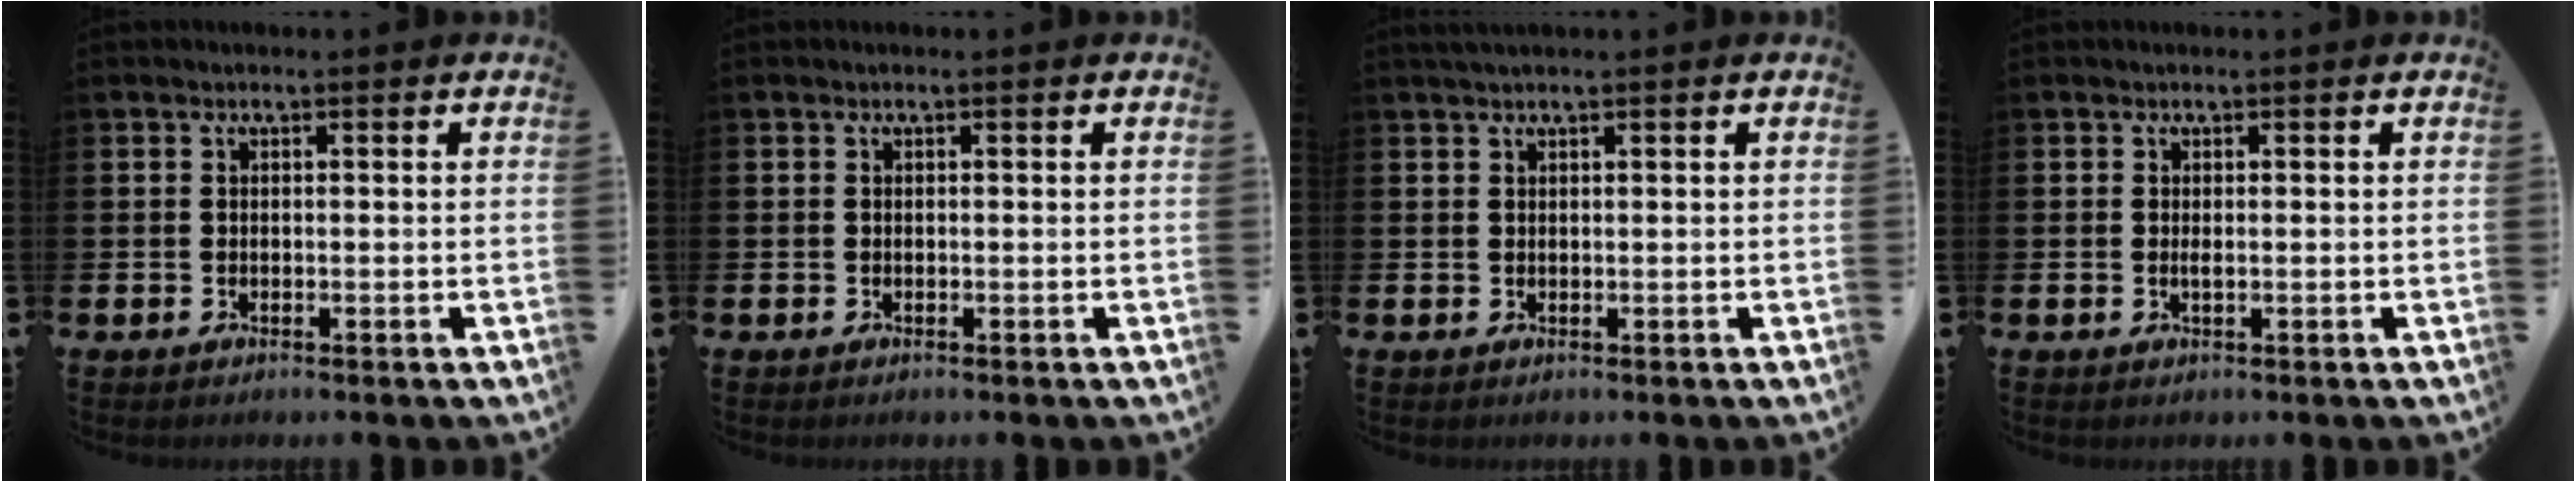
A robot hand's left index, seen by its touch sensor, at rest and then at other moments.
{"total": 0.0}
{"total": 1.1, "force": [0.9, -0.1, 0.6], "torque": [-0.015, 0.004, 0.017]}
{"total": 0.6, "force": [0.0, 0.1, 0.6], "torque": [-0.011, -0.001, -0.001]}